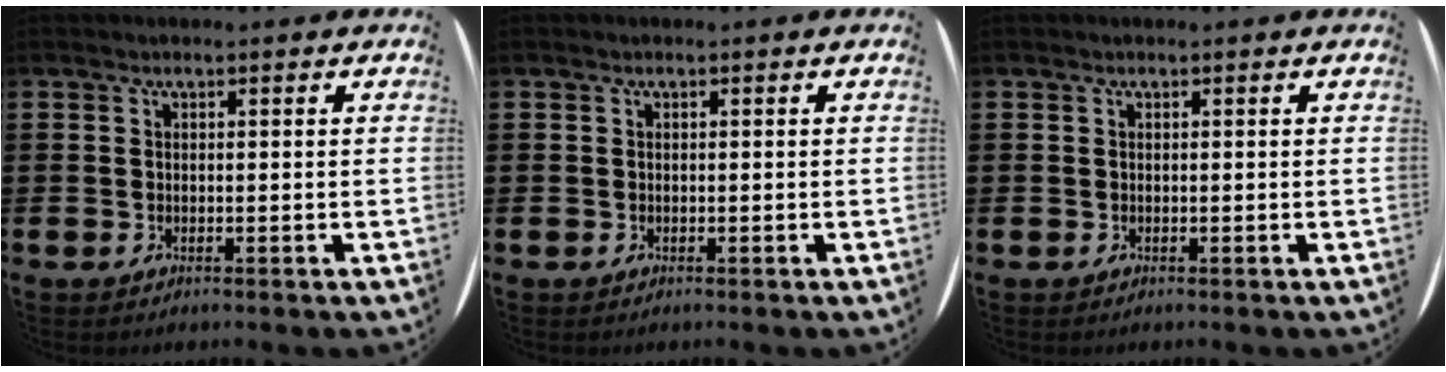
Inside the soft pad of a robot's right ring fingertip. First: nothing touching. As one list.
[{"total": 0.0}, {"total": 0.0}]